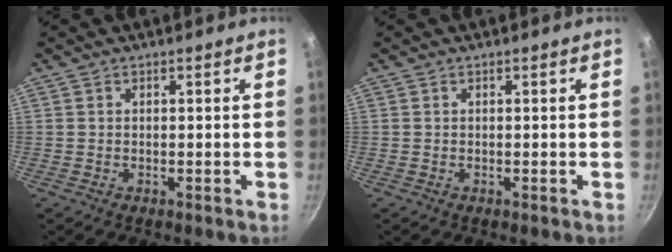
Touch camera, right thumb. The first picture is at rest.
{"total": 0.0}